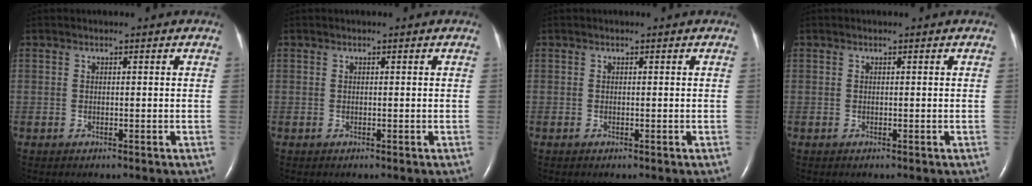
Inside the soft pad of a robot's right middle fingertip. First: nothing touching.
{"total": 0.0}
{"total": 0.0}
{"total": 0.0}